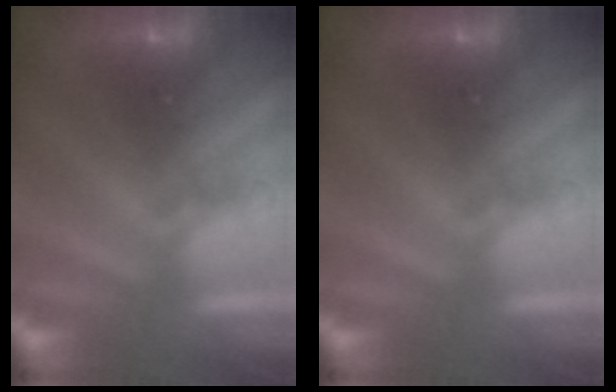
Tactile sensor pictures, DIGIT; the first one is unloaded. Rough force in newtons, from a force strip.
{"total": 0.0}